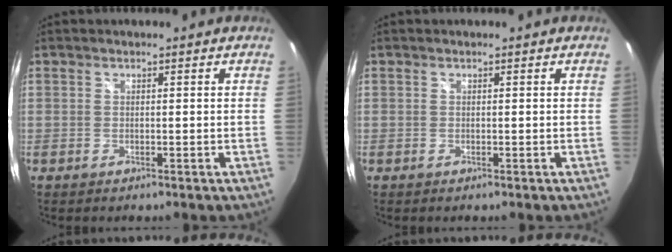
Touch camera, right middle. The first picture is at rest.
{"total": 0.0}